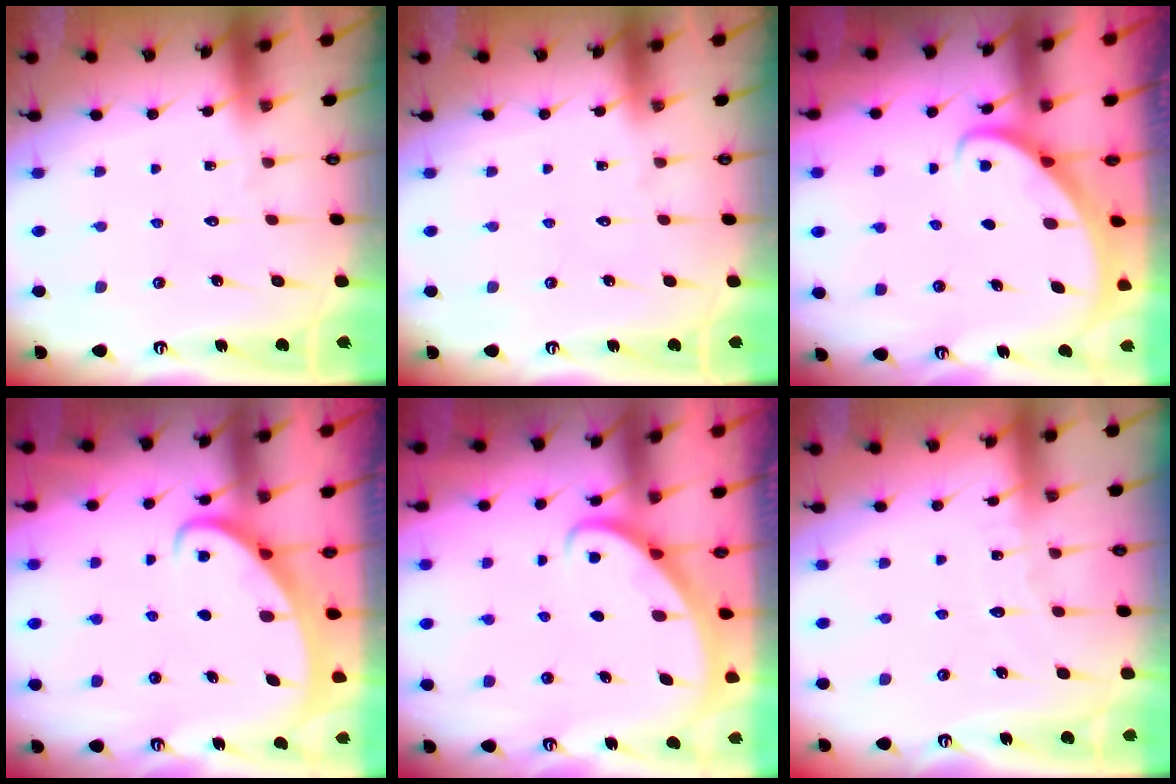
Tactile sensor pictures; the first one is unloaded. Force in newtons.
{"total": 0.0}
{"total": 2.6, "press": 2.6, "slide": 0.3}
{"total": 2.5, "press": 2.5, "slide": 0.3}
{"total": 2.9, "press": 2.9, "slide": 0.2}
{"total": 4.4, "press": 4.3, "slide": 0.5}